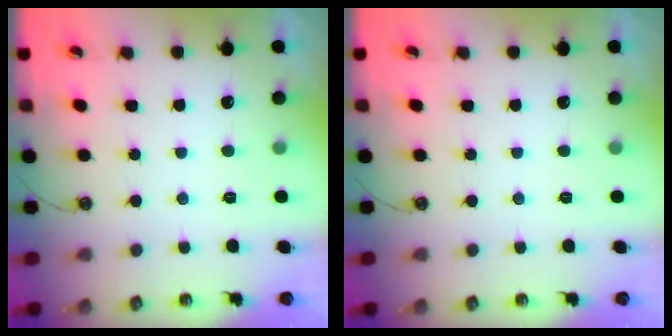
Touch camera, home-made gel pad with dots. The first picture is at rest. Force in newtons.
{"total": 0.0}